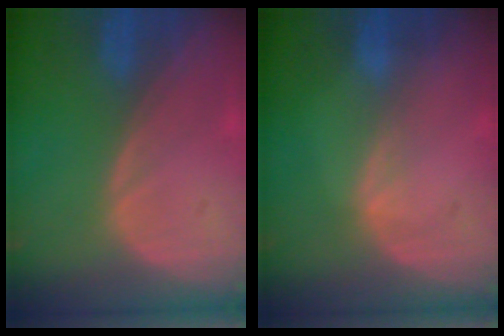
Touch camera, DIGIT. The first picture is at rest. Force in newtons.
{"total": 0.9, "press": 0.8, "slide": 0.2}